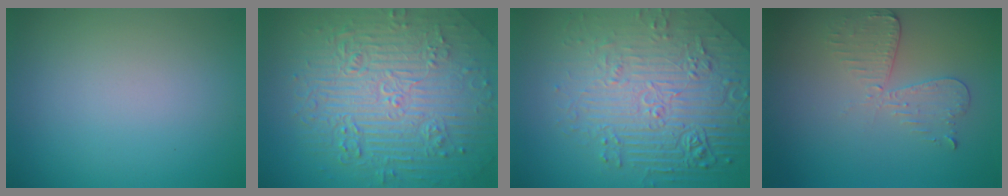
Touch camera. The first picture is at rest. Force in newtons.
{"total": 11.0, "press": 7.3, "slide": 8.2}
{"total": 9.0, "press": 6.2, "slide": 6.5}
{"total": 2.9, "press": 2.5, "slide": 1.5}